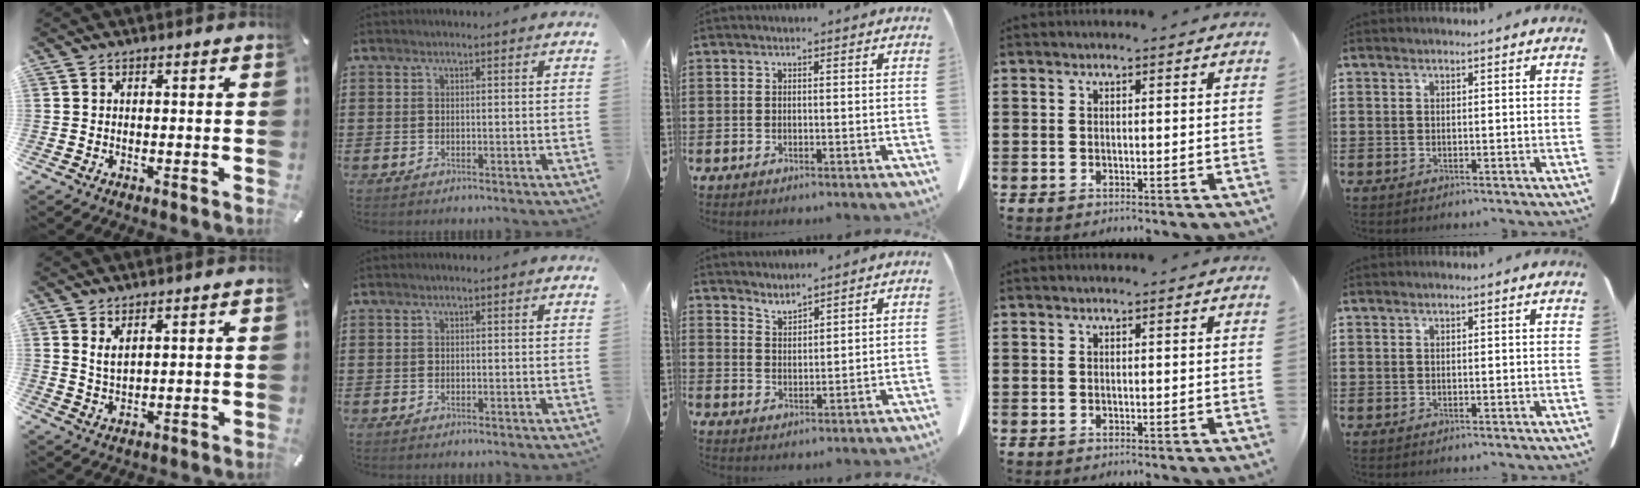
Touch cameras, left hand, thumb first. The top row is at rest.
{"thumb": {"total": 3.1, "force": [2.2, 1.1, 1.8], "torque": [-0.040, -0.005, 0.040]}, "middle": {"total": 2.9, "force": [2.9, -0.1, -0.2], "torque": [-0.005, -0.011, 0.055]}}